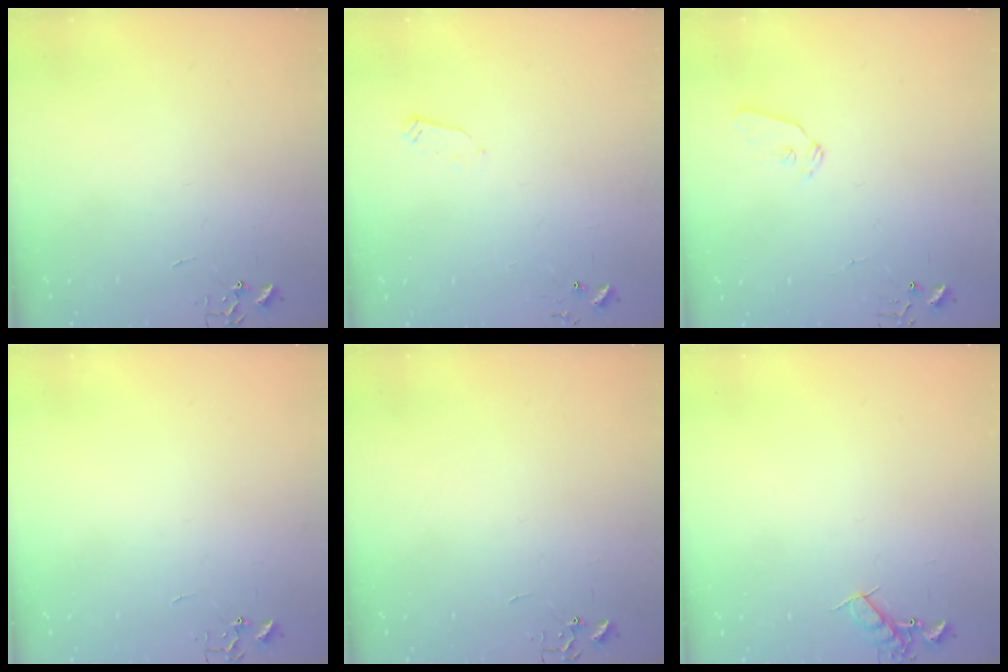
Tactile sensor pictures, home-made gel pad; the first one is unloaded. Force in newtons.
{"total": 2.4, "press": 2.4, "slide": 0.4}
{"total": 6.0, "press": 5.9, "slide": 0.8}
{"total": 0.0}
{"total": 0.0}
{"total": 7.5, "press": 7.5, "slide": 0.8}